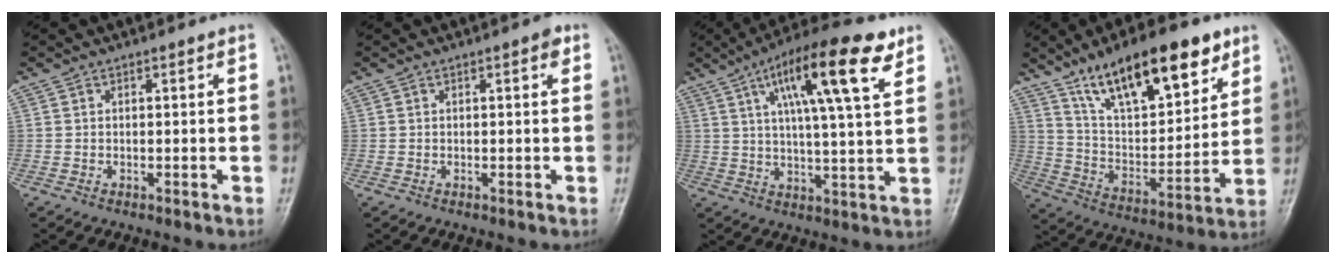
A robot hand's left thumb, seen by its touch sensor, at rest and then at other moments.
{"total": 1.3, "force": [0.5, 0.5, 1.1], "torque": [-0.013, 0.002, 0.004]}
{"total": 17.0, "force": [8.0, 3.8, 14.5], "torque": [-0.224, -0.010, 0.126]}
{"total": 21.3, "force": [13.2, 8.2, 14.6], "torque": [-0.195, -0.048, 0.233]}